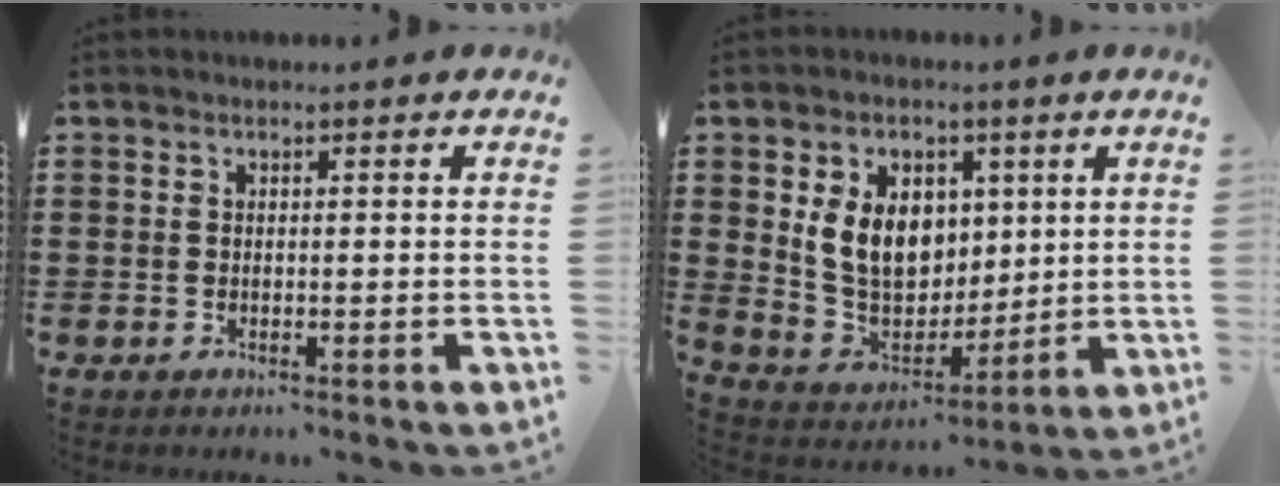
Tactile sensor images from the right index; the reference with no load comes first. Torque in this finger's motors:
{"motor_torque": [1.37, 0.77, 1.05, 0.13]}